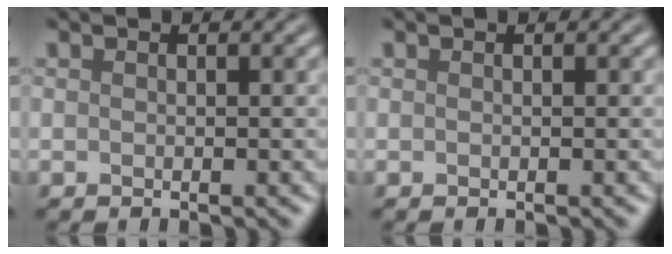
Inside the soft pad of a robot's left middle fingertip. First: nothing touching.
{"total": 0.0}